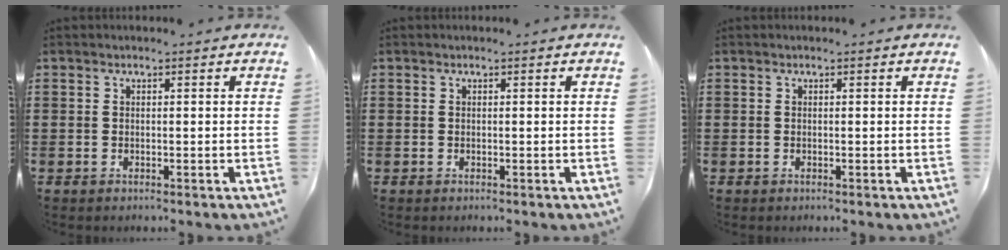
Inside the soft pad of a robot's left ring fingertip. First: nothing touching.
{"total": 0.0}
{"total": 0.0}